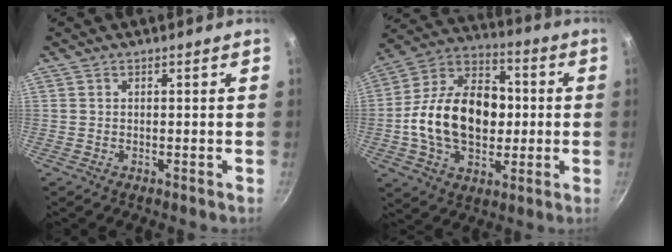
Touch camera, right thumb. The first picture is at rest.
{"total": 21.7, "force": [-0.7, 14.9, 15.7], "torque": [-0.236, 0.036, -0.022]}